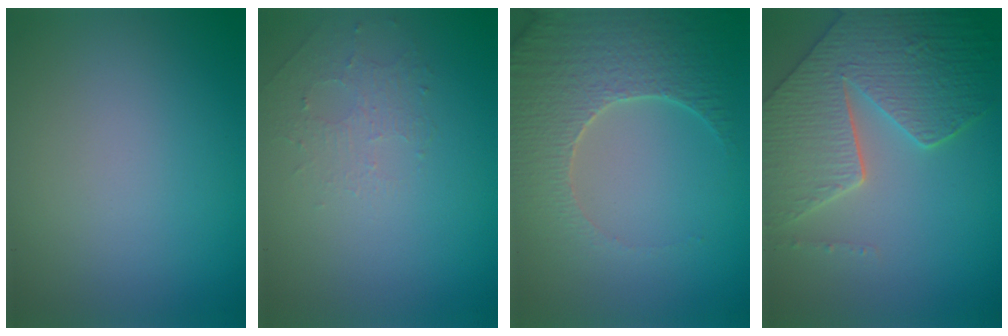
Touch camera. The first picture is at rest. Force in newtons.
{"total": 1.4, "press": 0.7, "slide": 1.2}
{"total": 4.9, "press": 4.7, "slide": 1.4}
{"total": 8.3, "press": 6.1, "slide": 5.6}